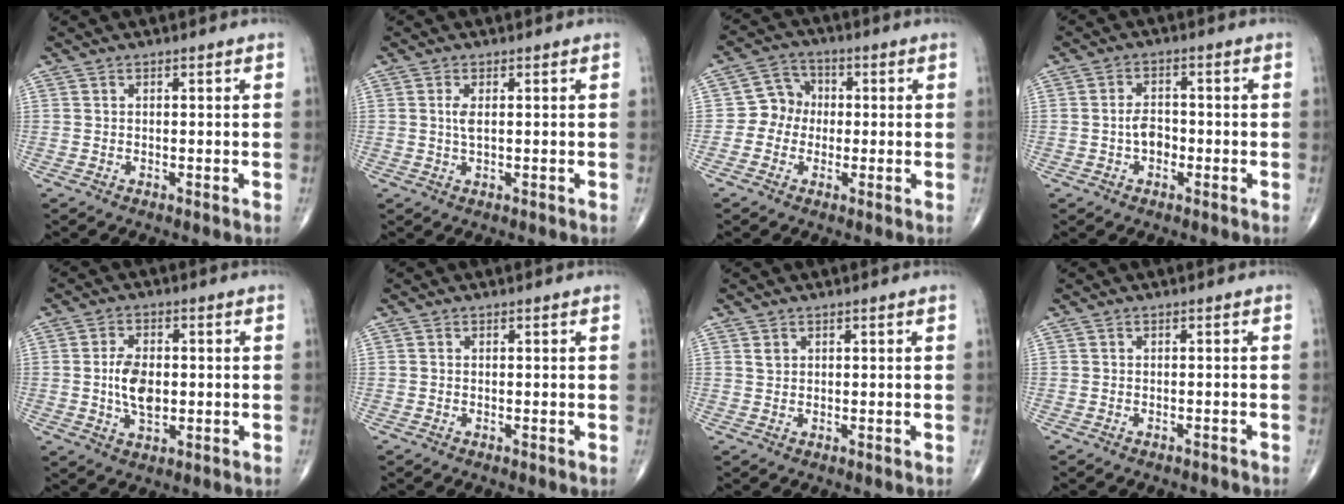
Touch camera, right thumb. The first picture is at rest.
{"total": 2.0, "force": [0.3, 0.6, 1.9], "torque": [-0.044, -0.003, 0.008]}
{"total": 6.0, "force": [-0.6, 5.5, 2.3], "torque": [-0.010, 0.018, -0.025]}
{"total": 3.9, "force": [-1.0, 2.7, 2.7], "torque": [-0.036, 0.015, -0.020]}
{"total": 7.4, "force": [-0.2, 4.3, 6.0], "torque": [-0.102, -0.002, -0.004]}
{"total": 0.0}
{"total": 1.1, "force": [0.6, 0.8, 0.5], "torque": [-0.003, -0.002, 0.011]}
{"total": 1.2, "force": [-1.1, 0.5, 0.1], "torque": [-0.007, 0.009, -0.017]}